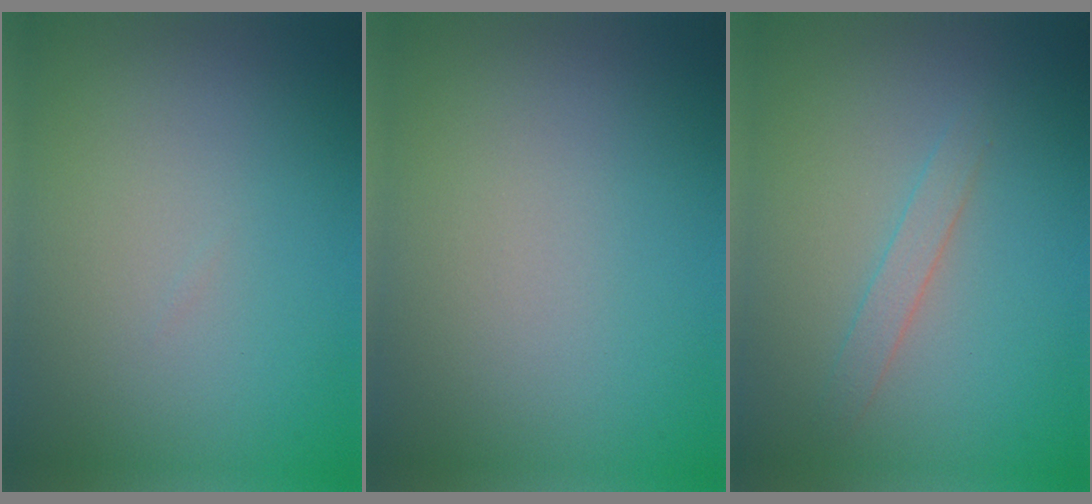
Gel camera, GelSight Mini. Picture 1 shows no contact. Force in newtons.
{"total": 0.0}
{"total": 1.3, "press": 1.3, "slide": 0.0}